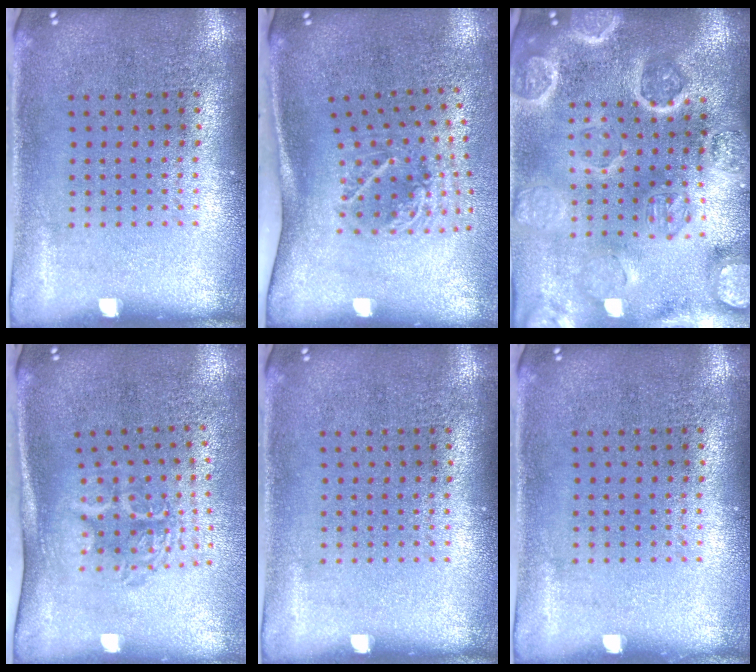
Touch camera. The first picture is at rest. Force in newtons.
{"total": 2.1, "press": 1.3, "slide": 1.6}
{"total": 4.4, "press": 4.0, "slide": 1.9}
{"total": 1.7, "press": 1.3, "slide": 1.2}
{"total": 0.0}
{"total": 0.0}